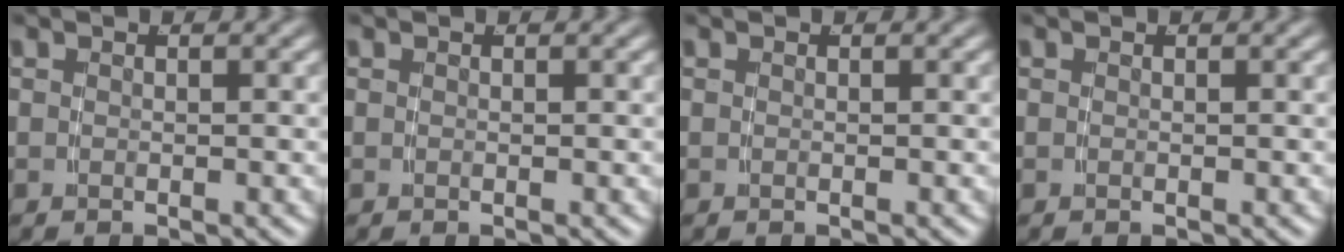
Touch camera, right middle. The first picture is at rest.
{"total": 0.0}
{"total": 0.0}
{"total": 0.0}